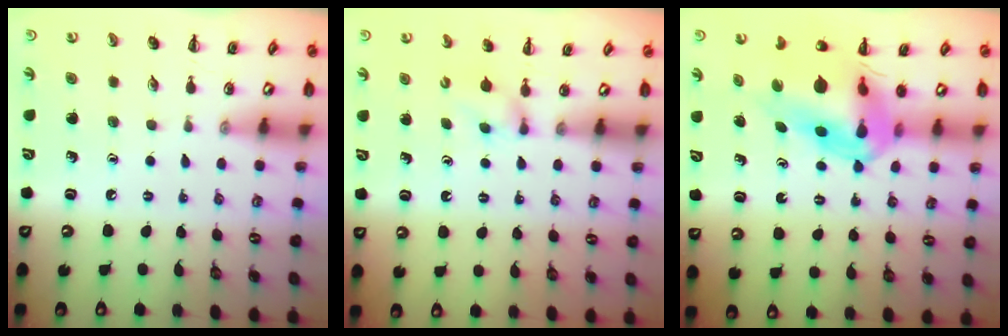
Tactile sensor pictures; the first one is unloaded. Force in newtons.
{"total": 2.5, "press": 2.3, "slide": 1.0}
{"total": 10.6, "press": 10.1, "slide": 3.2}